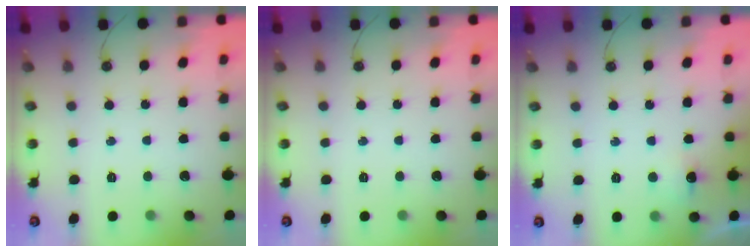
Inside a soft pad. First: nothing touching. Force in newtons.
{"total": 0.0}
{"total": 5.6, "press": 5.5, "slide": 1.2}